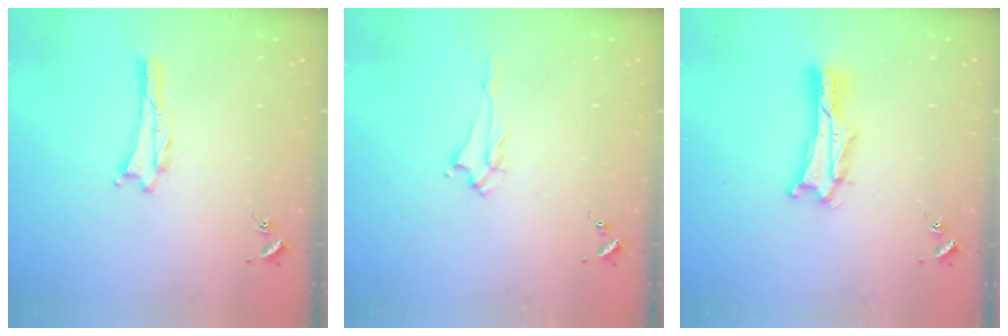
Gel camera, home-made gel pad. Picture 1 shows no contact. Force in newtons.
{"total": 1.4, "press": 1.4, "slide": 0.3}
{"total": 2.0, "press": 2.0, "slide": 0.3}